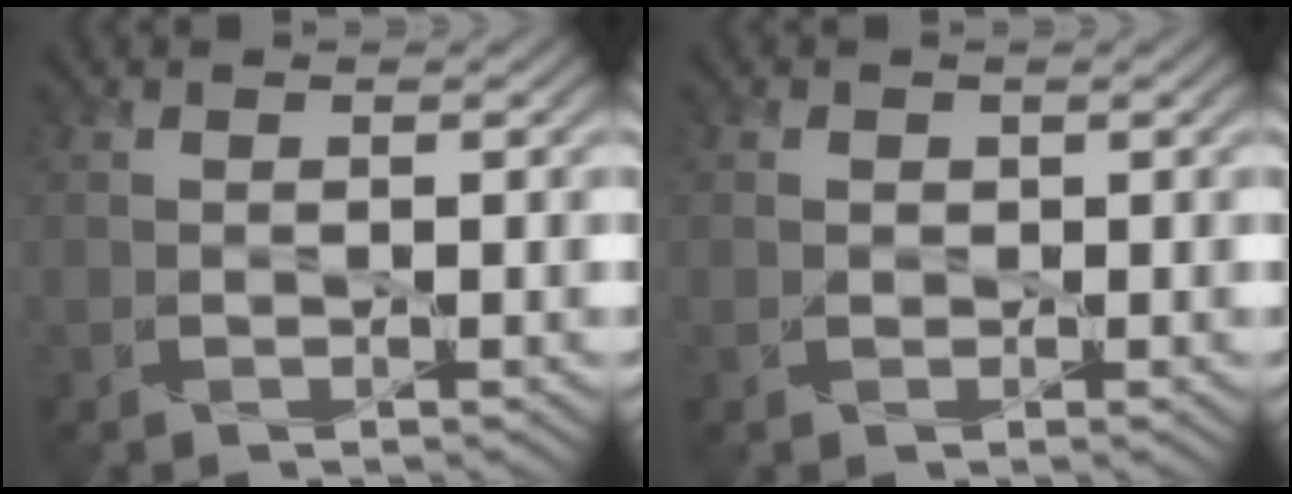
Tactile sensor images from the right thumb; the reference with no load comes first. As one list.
[{"total": 0.6, "force": [0.2, 0.5, -0.3], "torque": [0.004, -0.001, 0.004]}]